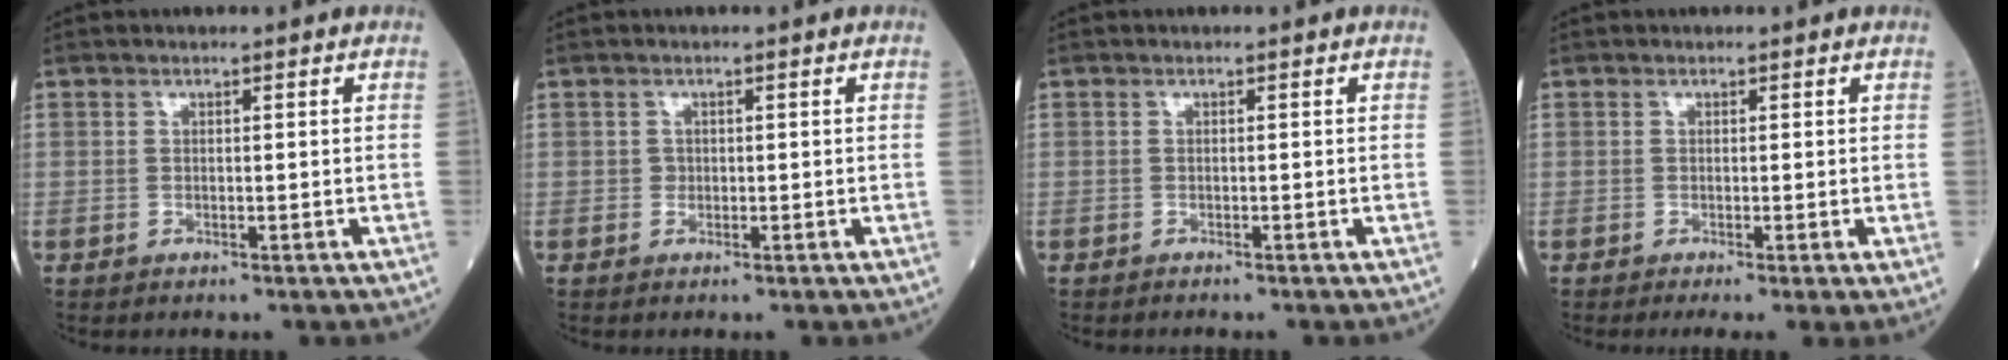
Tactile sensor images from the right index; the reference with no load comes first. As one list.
[{"total": 0.8, "force": [-0.1, 0.7, 0.1], "torque": [0.001, 0.003, -0.003]}, {"total": 0.6, "force": [-0.6, -0.1, 0.2], "torque": [-0.003, 0.000, -0.011]}, {"total": 1.6, "force": [-0.6, 0.1, 1.5], "torque": [-0.022, -0.005, -0.010]}]